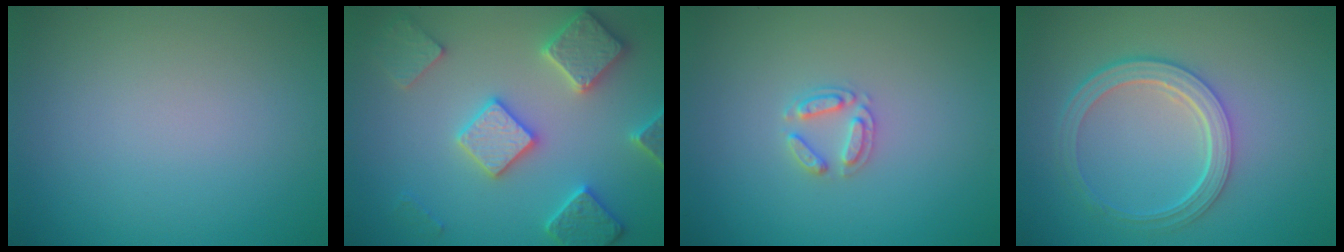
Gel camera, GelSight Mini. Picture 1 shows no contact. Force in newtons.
{"total": 5.5, "press": 5.4, "slide": 1.3}
{"total": 1.9, "press": 1.9, "slide": 0.3}
{"total": 4.8, "press": 3.6, "slide": 3.1}